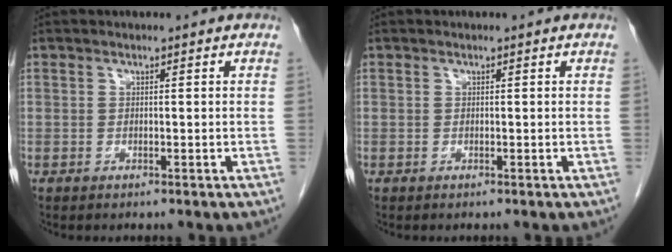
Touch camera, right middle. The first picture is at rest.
{"total": 0.0}